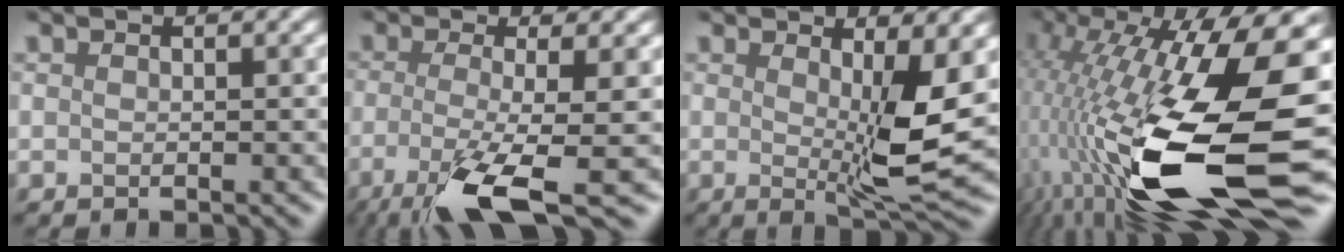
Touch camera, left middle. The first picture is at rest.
{"total": 7.6, "force": [-5.1, 0.8, 5.6], "torque": [-0.128, -0.020, -0.084]}
{"total": 4.8, "force": [-0.1, 0.0, 4.8], "torque": [-0.093, -0.019, 0.015]}
{"total": 16.7, "force": [-4.7, 5.2, 15.2], "torque": [-0.328, 0.000, -0.071]}